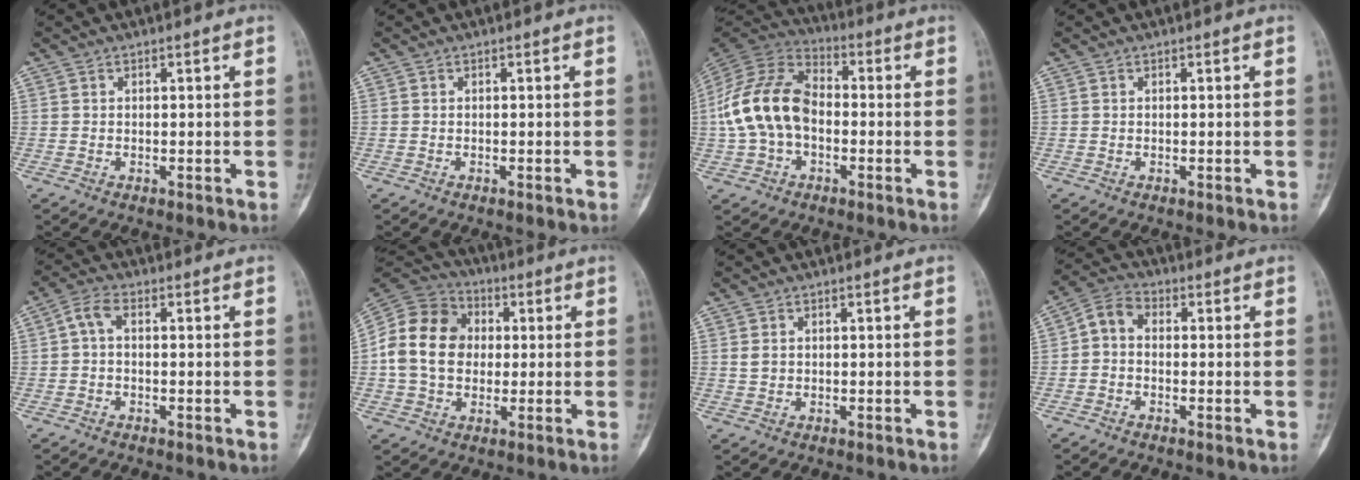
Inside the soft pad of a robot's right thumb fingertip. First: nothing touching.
{"total": 0.0}
{"total": 16.7, "force": [-1.3, 11.2, 12.3], "torque": [-0.236, 0.038, -0.031]}
{"total": 0.0}
{"total": 3.6, "force": [0.1, 1.9, 3.0], "torque": [-0.060, 0.012, -0.006]}
{"total": 15.8, "force": [0.6, 12.5, 9.6], "torque": [-0.169, 0.027, 0.007]}
{"total": 1.4, "force": [0.1, 1.2, 0.7], "torque": [-0.008, 0.003, 0.004]}
{"total": 5.1, "force": [-0.3, 3.7, 3.5], "torque": [-0.054, 0.018, -0.022]}